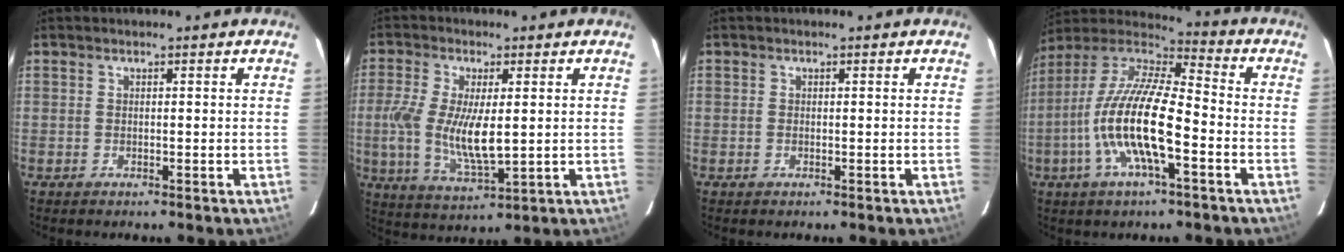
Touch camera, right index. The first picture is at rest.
{"total": 11.6, "force": [-0.1, 4.1, 10.9], "torque": [-0.226, -0.011, -0.001]}
{"total": 0.5, "force": [-0.1, 0.4, 0.3], "torque": [-0.006, 0.000, -0.003]}
{"total": 17.7, "force": [-5.4, 4.6, 16.2], "torque": [-0.312, -0.012, -0.109]}